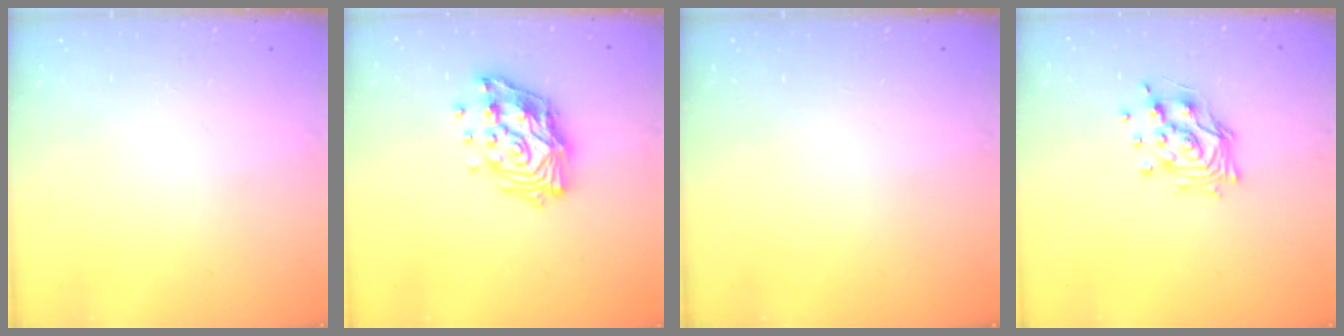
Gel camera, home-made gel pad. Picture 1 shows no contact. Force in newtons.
{"total": 15.4, "press": 15.3, "slide": 2.1}
{"total": 0.0}
{"total": 11.7, "press": 11.7, "slide": 0.9}